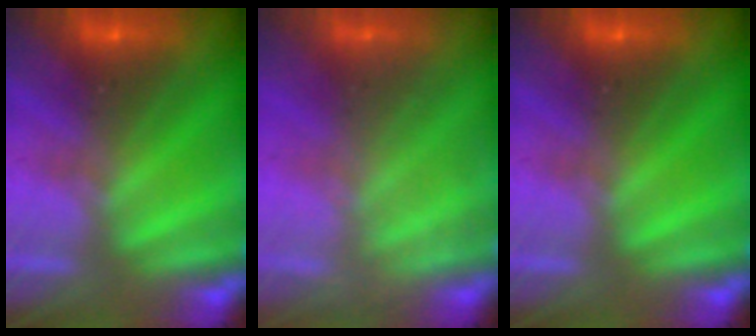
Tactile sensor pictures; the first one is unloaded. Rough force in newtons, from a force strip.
{"total": 2.6}
{"total": 0.0}